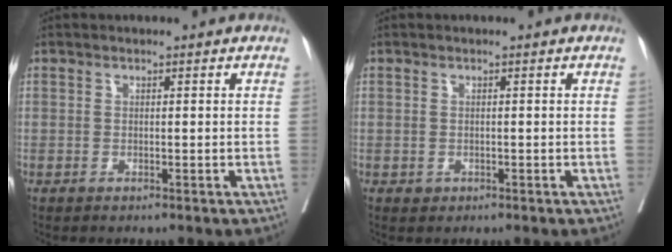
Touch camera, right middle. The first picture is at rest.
{"total": 0.6, "force": [-0.1, 0.6, 0.3], "torque": [-0.004, 0.001, 0.005]}